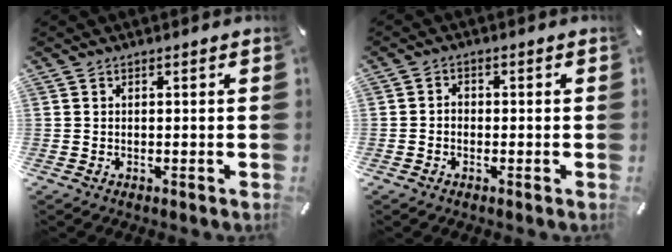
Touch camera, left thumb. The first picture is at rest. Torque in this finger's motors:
{"motor_torque": [-0.04, -0.48, -0.10, 0.08, -0.09]}